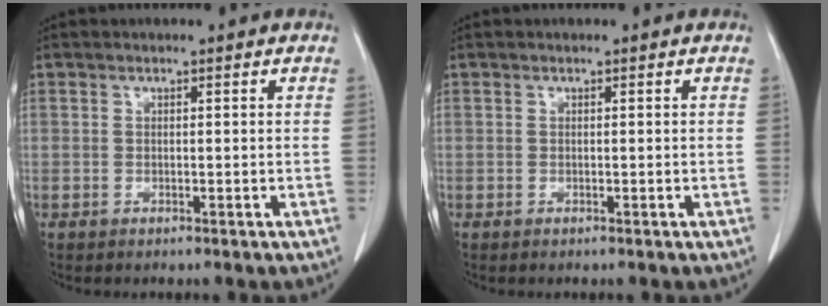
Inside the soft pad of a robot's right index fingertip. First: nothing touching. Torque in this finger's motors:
{"motor_torque": [0.00, 0.00, 0.00, 0.00]}